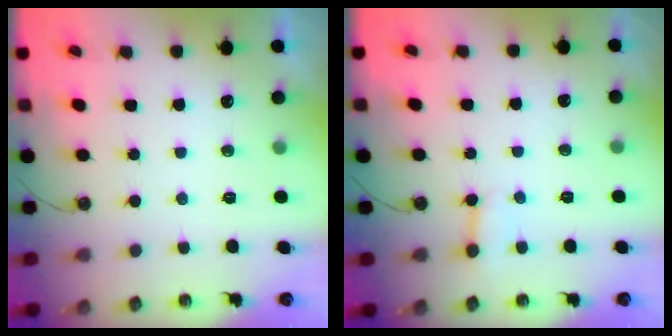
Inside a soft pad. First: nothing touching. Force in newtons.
{"total": 3.1, "press": 3.0, "slide": 0.3}